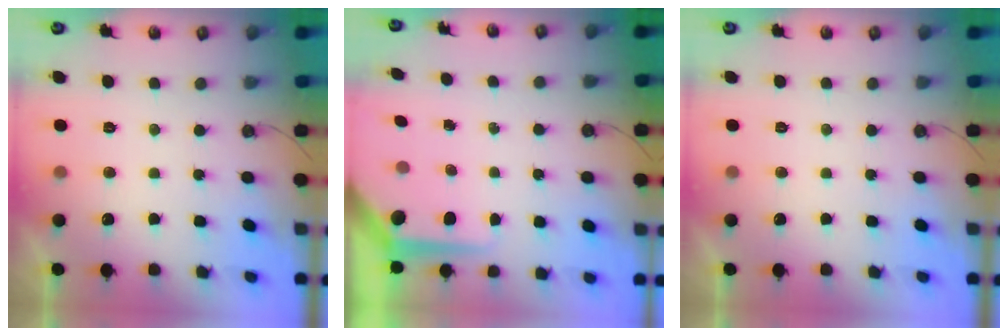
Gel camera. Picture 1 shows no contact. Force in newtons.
{"total": 7.5, "press": 7.5, "slide": 0.5}
{"total": 0.0}